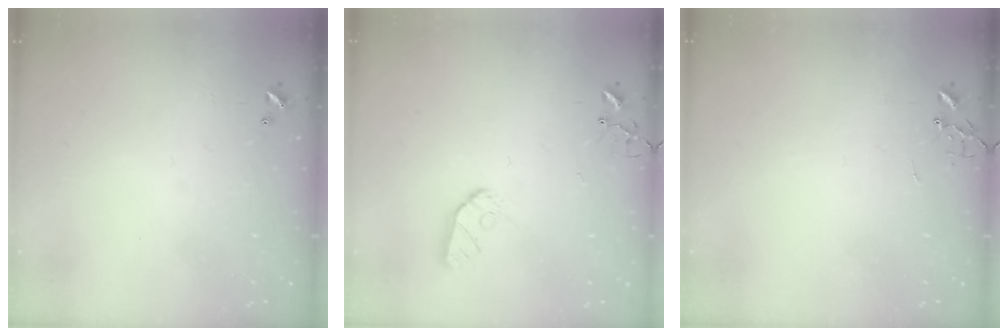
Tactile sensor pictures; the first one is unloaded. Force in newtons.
{"total": 8.0, "press": 8.0, "slide": 0.5}
{"total": 0.0}